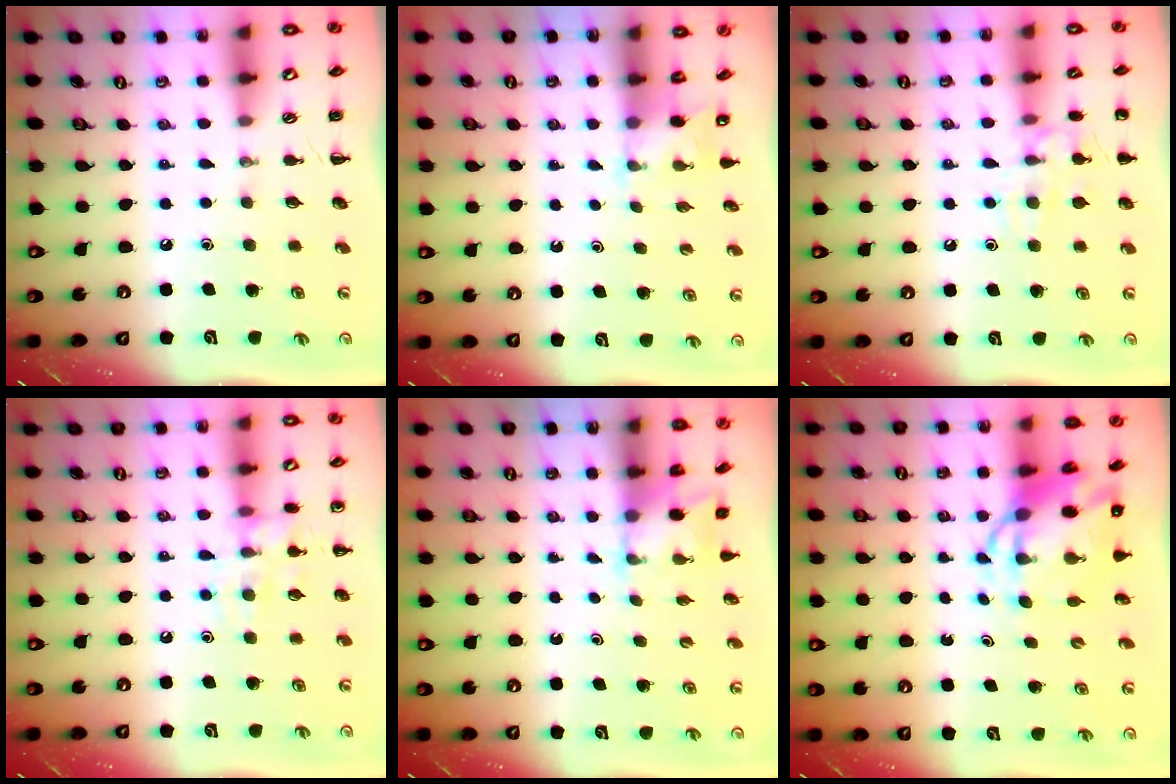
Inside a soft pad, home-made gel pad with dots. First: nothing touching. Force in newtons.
{"total": 2.2, "press": 2.1, "slide": 0.7}
{"total": 10.5, "press": 10.4, "slide": 1.0}
{"total": 10.6, "press": 10.6, "slide": 0.4}
{"total": 1.7, "press": 1.6, "slide": 0.6}
{"total": 6.9, "press": 6.7, "slide": 1.8}